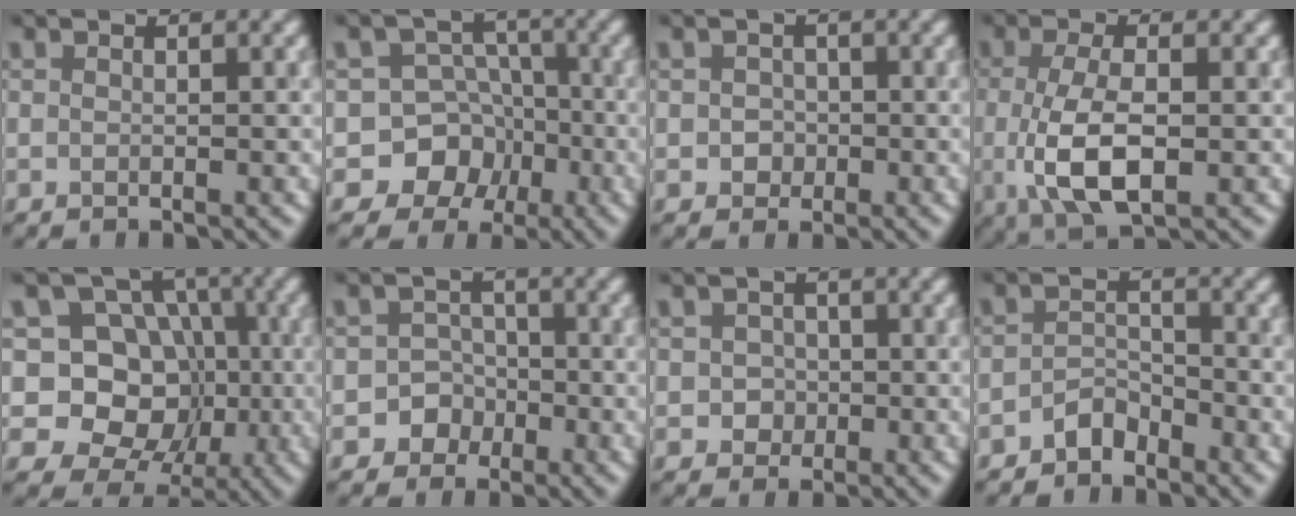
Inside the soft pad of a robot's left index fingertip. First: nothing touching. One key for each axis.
{"total": 9.2, "fx": -4.1, "fy": 8.1, "fz": 1.0, "tx": 0.007, "ty": 0.004, "tz": -0.086}
{"total": 1.4, "fx": -0.1, "fy": 1.3, "fz": 0.2, "tx": 0.015, "ty": 0.002, "tz": -0.005}
{"total": 6.3, "fx": -0.8, "fy": 2.7, "fz": 5.7, "tx": -0.125, "ty": -0.005, "tz": -0.011}
{"total": 10.9, "fx": 0.2, "fy": 9.6, "fz": 5.0, "tx": -0.062, "ty": 0.038, "tz": -0.035}
{"total": 3.7, "fx": -1.6, "fy": 3.3, "fz": 0.1, "tx": 0.045, "ty": 0.012, "tz": -0.043}
{"total": 1.6, "fx": -0.1, "fy": 1.6, "fz": 0.2, "tx": 0.024, "ty": 0.005, "tz": -0.007}
{"total": 1.9, "fx": -1.7, "fy": 0.9, "fz": 0.5, "tx": -0.005, "ty": 0.015, "tz": -0.033}